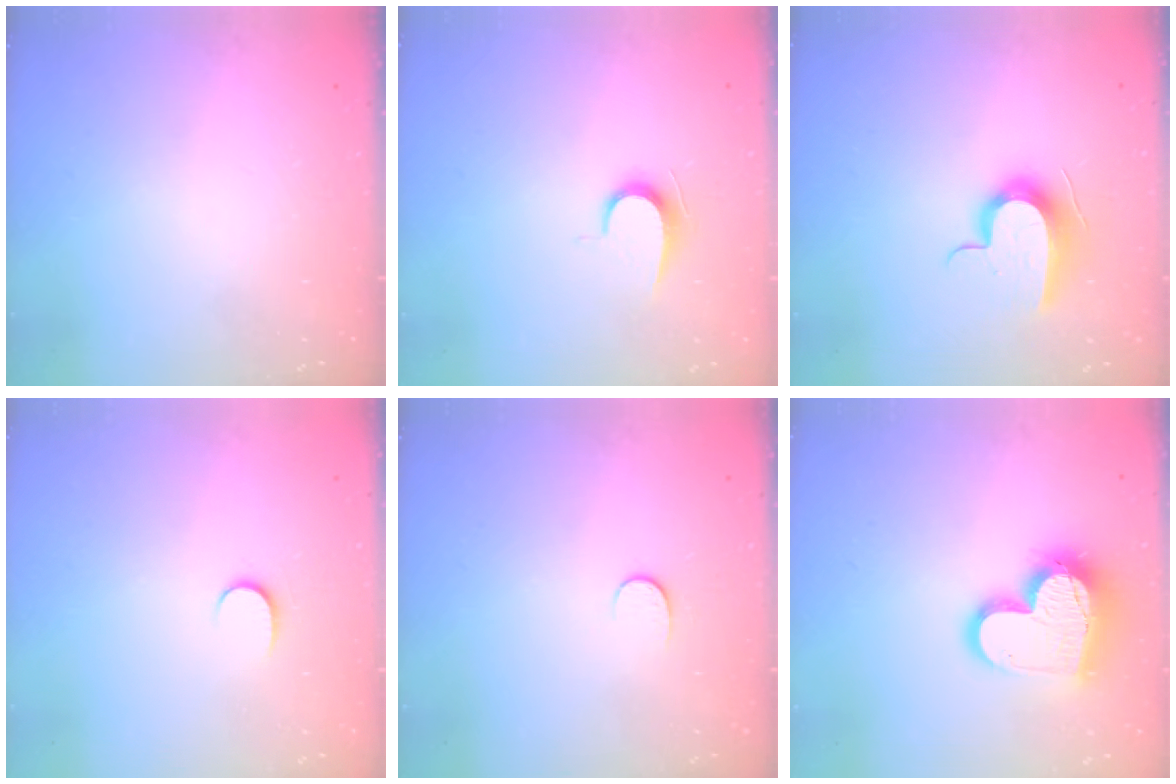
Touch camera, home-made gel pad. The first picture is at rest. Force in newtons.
{"total": 6.1, "press": 6.0, "slide": 0.6}
{"total": 10.6, "press": 10.5, "slide": 1.3}
{"total": 3.8, "press": 3.8, "slide": 0.4}
{"total": 4.4, "press": 4.3, "slide": 0.7}
{"total": 17.1, "press": 17.0, "slide": 1.5}